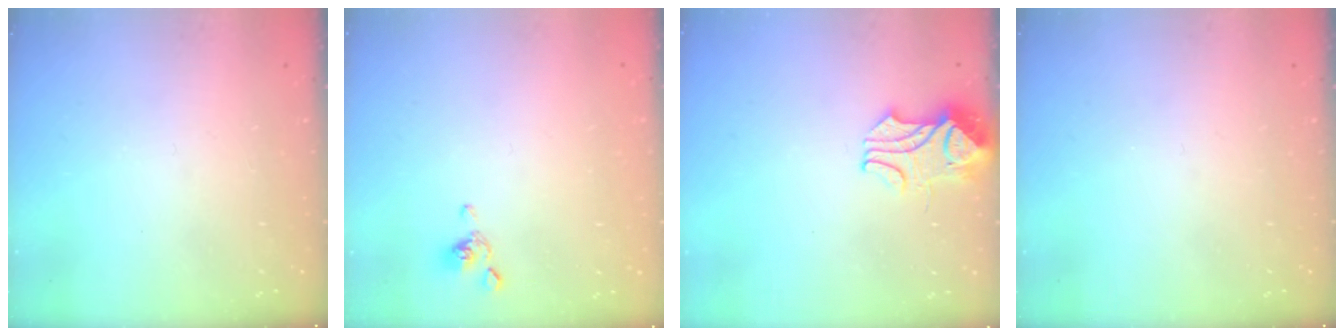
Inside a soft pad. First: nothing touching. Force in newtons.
{"total": 2.4, "press": 2.3, "slide": 0.8}
{"total": 2.3, "press": 2.1, "slide": 0.8}
{"total": 0.0}